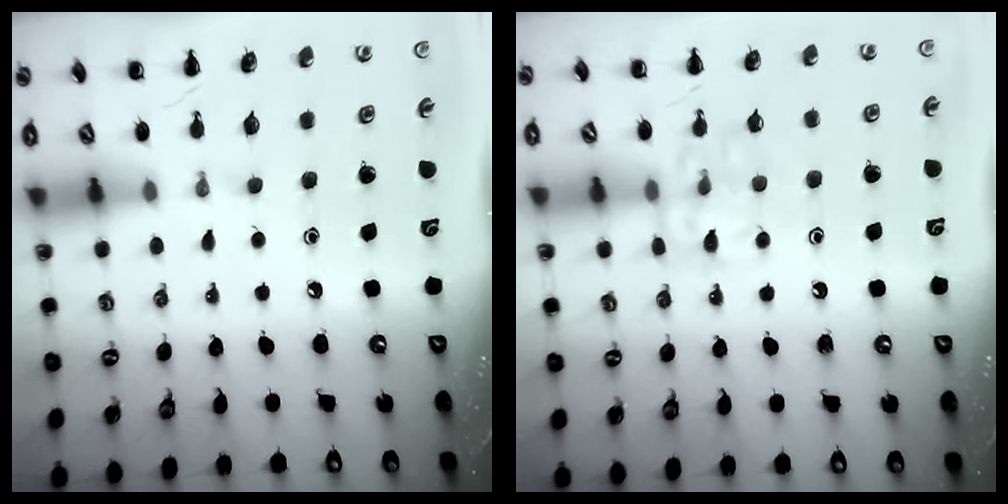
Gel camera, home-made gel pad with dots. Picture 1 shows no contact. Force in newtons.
{"total": 9.9, "press": 9.8, "slide": 0.7}